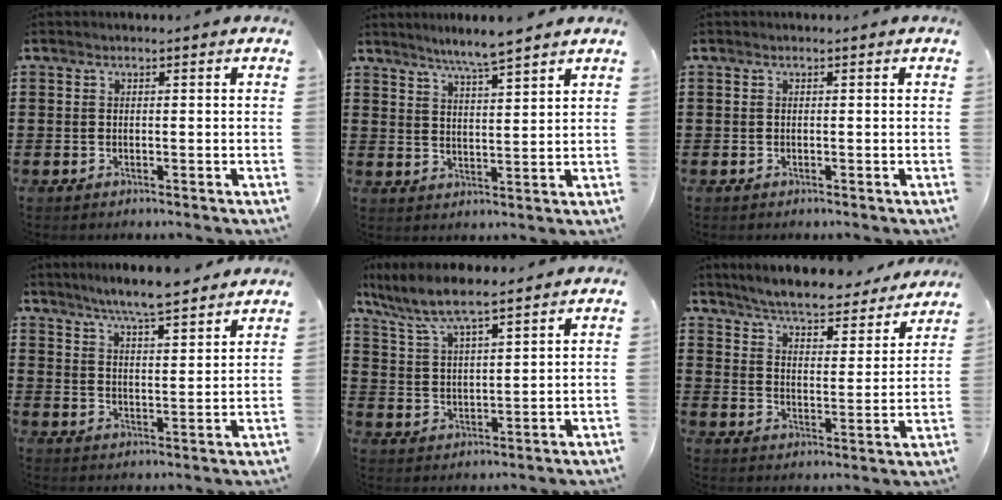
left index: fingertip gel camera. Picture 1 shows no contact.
{"total": 4.9, "force": [4.5, -0.5, 2.0], "torque": [-0.054, -0.014, 0.078]}
{"total": 0.0}
{"total": 5.8, "force": [5.4, -0.2, 1.9], "torque": [-0.057, -0.029, 0.094]}
{"total": 6.5, "force": [5.7, 1.0, 2.9], "torque": [-0.080, -0.022, 0.099]}
{"total": 5.6, "force": [5.4, -0.2, 1.4], "torque": [-0.054, -0.040, 0.091]}